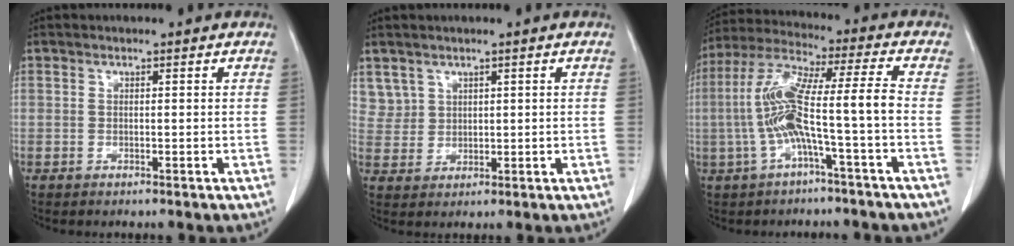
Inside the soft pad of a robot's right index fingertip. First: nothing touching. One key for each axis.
{"total": 3.7, "fx": 2.2, "fy": 2.9, "fz": -0.1, "tx": 0.011, "ty": 0.005, "tz": 0.047}
{"total": 11.4, "fx": -2.6, "fy": 0.0, "fz": 11.0, "tx": -0.229, "ty": 0.029, "tz": -0.054}